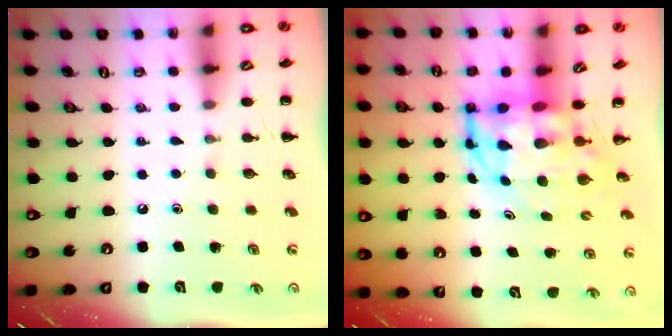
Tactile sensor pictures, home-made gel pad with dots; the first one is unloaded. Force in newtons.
{"total": 6.6, "press": 6.3, "slide": 2.1}